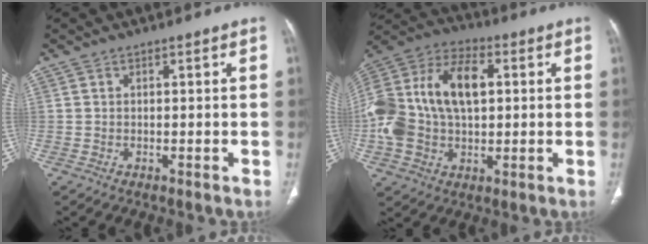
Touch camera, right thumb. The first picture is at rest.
{"total": 23.0, "force": [2.5, 14.5, 17.7], "torque": [-0.371, 0.028, 0.042]}